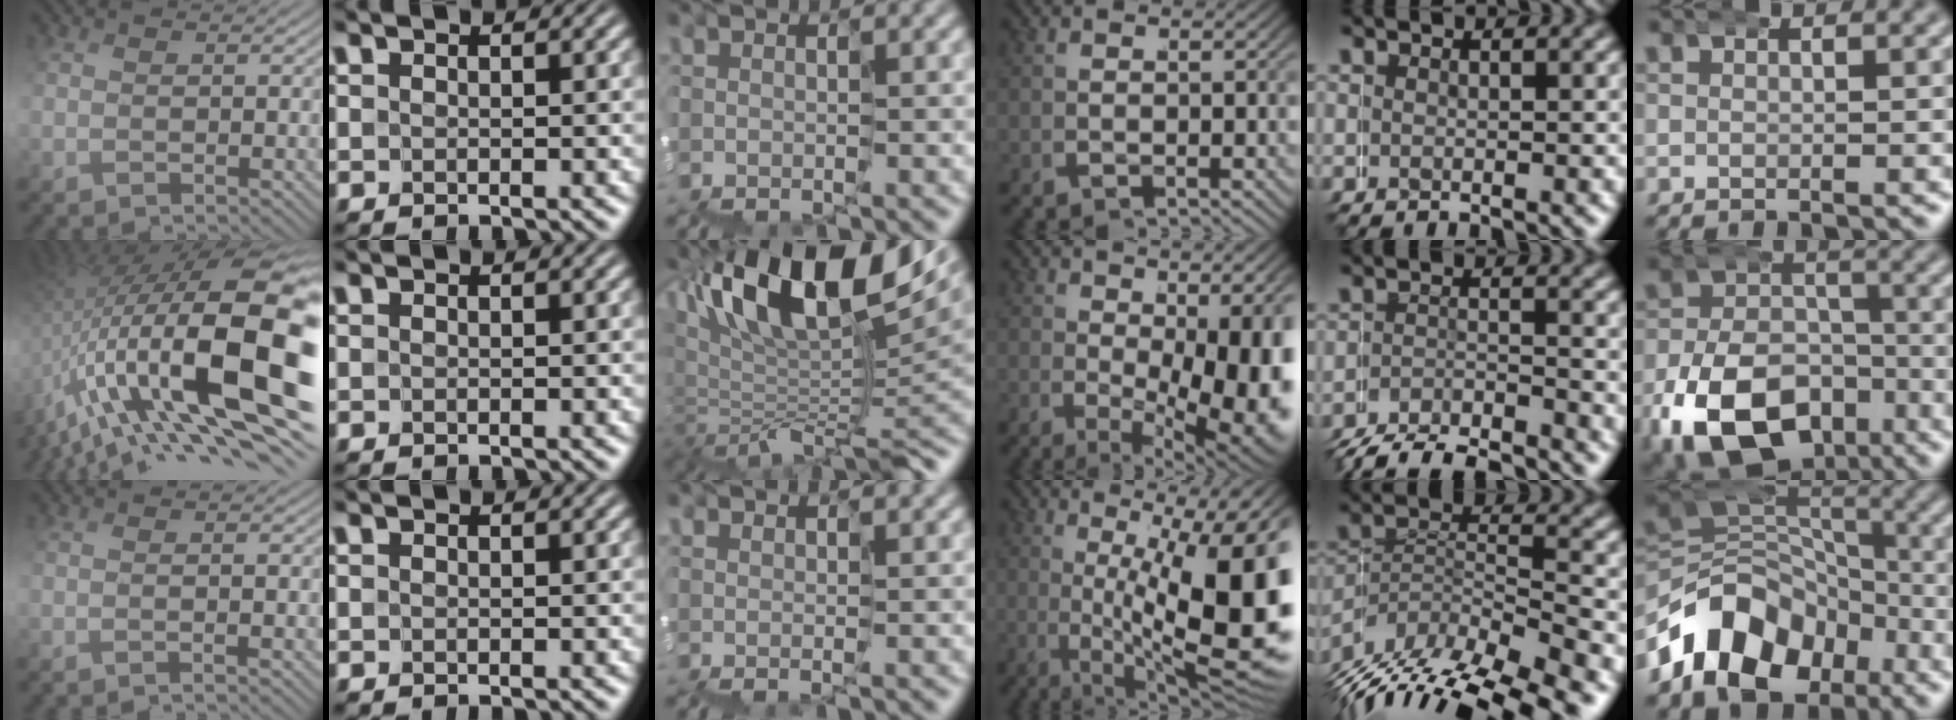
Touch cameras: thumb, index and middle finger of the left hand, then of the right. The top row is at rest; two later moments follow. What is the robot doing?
{"motion": "wrap", "object": "duck tape"}